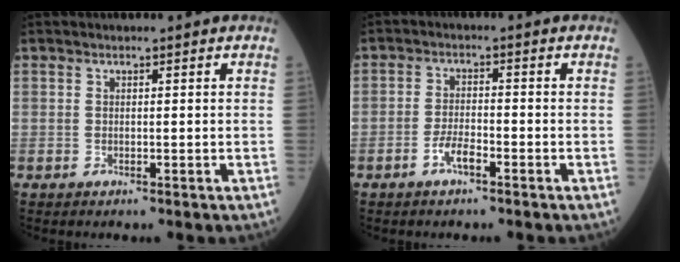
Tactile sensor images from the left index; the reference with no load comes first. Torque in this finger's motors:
{"motor_torque": [0.39, 0.13, 0.07, 0.02]}